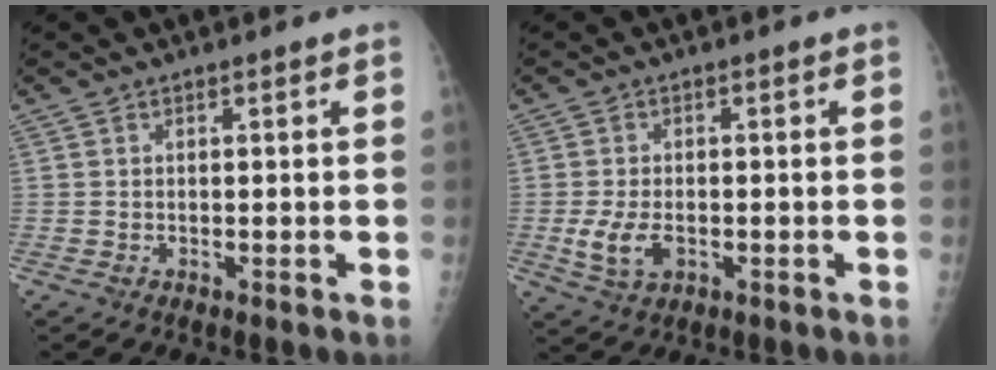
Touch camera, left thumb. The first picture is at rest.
{"total": 5.5, "force": [-1.6, 3.3, 4.1], "torque": [-0.085, 0.001, -0.024]}